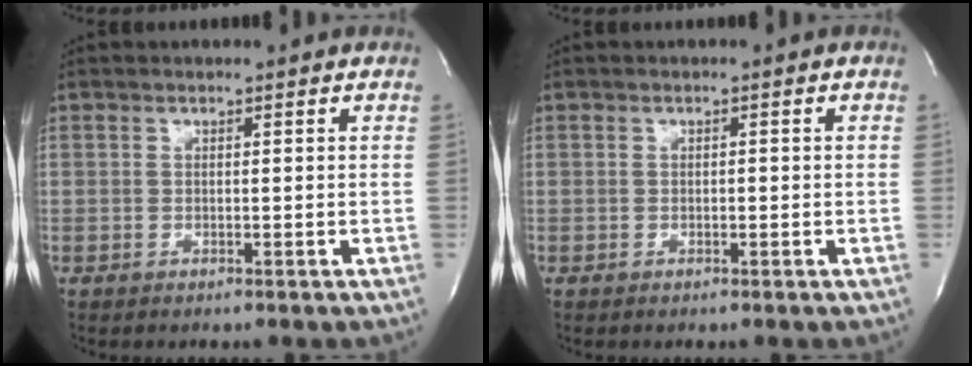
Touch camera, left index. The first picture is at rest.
{"total": 0.5, "force": [-0.2, 0.3, 0.4], "torque": [-0.004, 0.001, -0.003]}